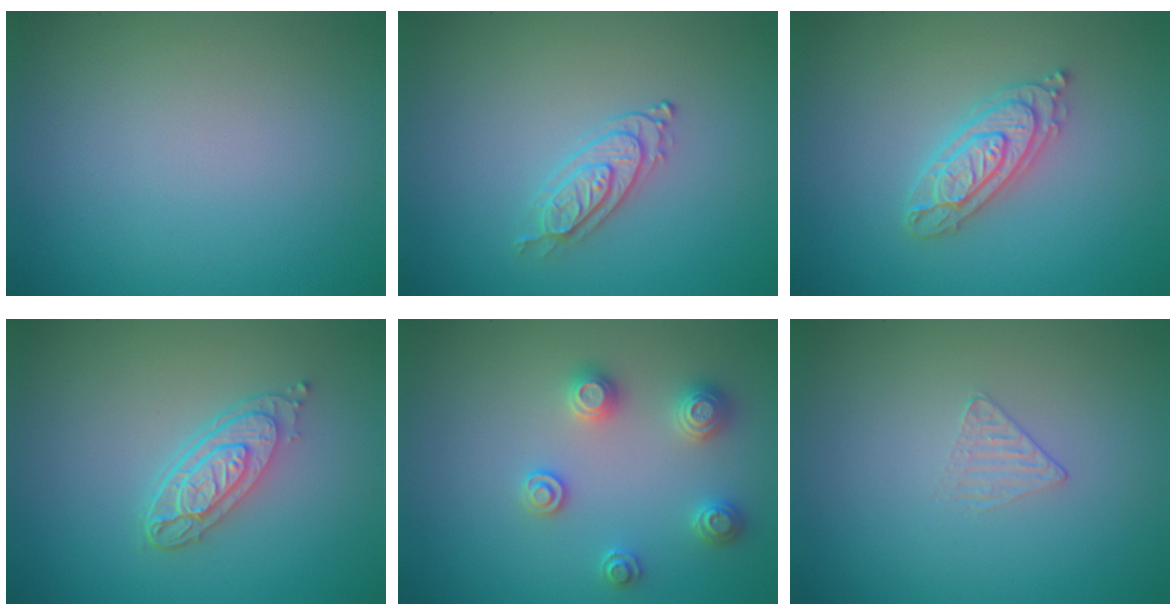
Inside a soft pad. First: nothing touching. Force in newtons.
{"total": 2.2, "press": 2.0, "slide": 0.7}
{"total": 3.7, "press": 3.7, "slide": 0.6}
{"total": 4.0, "press": 3.1, "slide": 2.6}
{"total": 2.8, "press": 2.8, "slide": 0.5}
{"total": 1.0, "press": 0.3, "slide": 0.9}